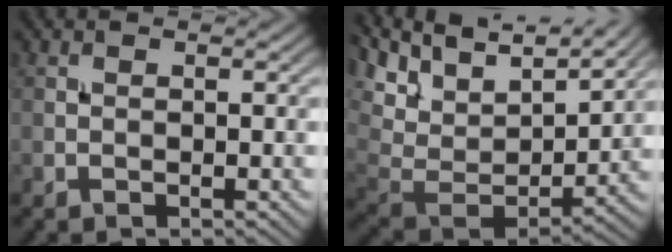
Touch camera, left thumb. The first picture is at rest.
{"total": 12.3, "force": [7.1, 5.8, 8.2], "torque": [-0.202, 0.015, 0.127]}